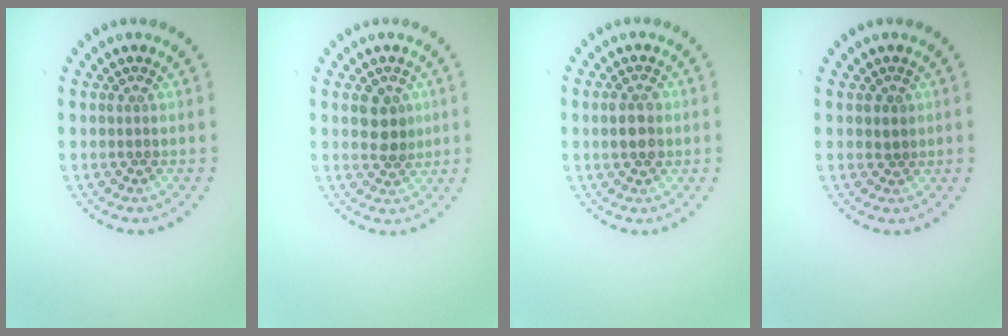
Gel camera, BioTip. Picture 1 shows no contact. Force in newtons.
{"total": 2.7, "press": 2.5, "slide": 0.9}
{"total": 2.9, "press": 2.9, "slide": 0.2}
{"total": 0.9, "press": 0.6, "slide": 0.6}